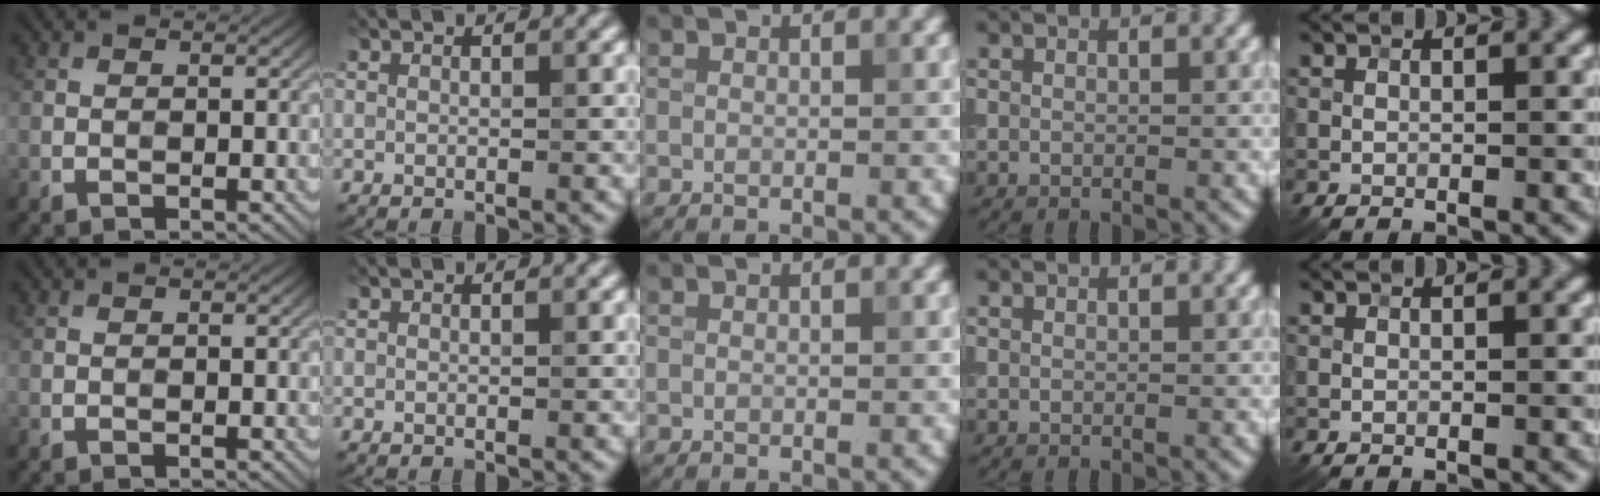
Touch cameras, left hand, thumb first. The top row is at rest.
{}